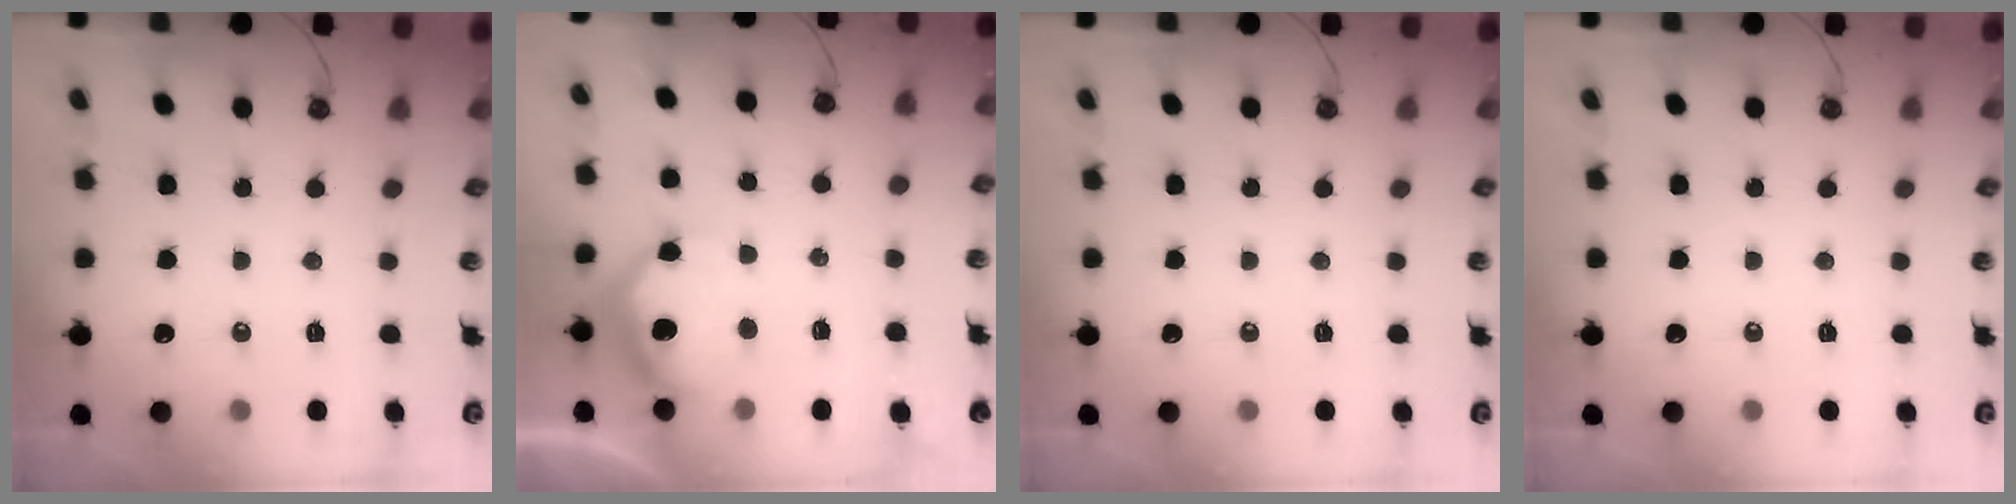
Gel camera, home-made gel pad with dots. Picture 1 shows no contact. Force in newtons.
{"total": 14.5, "press": 14.5, "slide": 1.3}
{"total": 0.0}
{"total": 0.0}